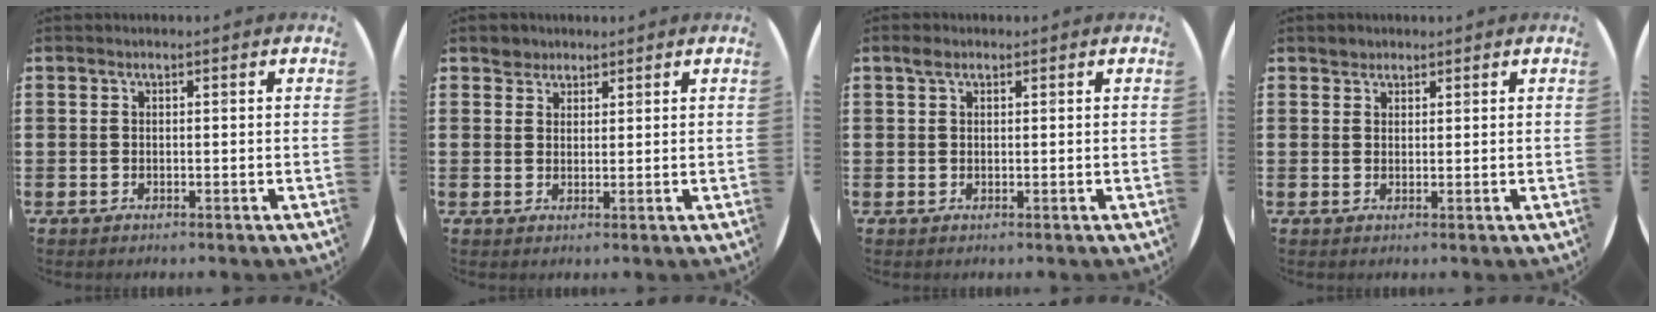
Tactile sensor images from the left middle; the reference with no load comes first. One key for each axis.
{"total": 2.3, "fx": 1.9, "fy": 1.2, "fz": -0.1, "tx": 0.006, "ty": 0.000, "tz": 0.037}
{"total": 1.4, "fx": 0.9, "fy": 0.8, "fz": 0.6, "tx": -0.006, "ty": 0.002, "tz": 0.015}
{"total": 1.4, "fx": 1.2, "fy": 0.6, "fz": -0.1, "tx": 0.007, "ty": -0.002, "tz": 0.023}